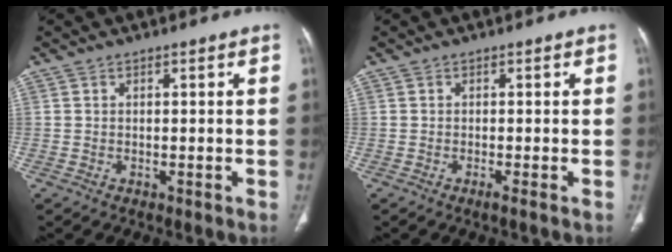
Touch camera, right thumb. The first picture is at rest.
{"total": 0.8, "force": [-0.5, -0.2, 0.6], "torque": [-0.016, -0.003, -0.011]}